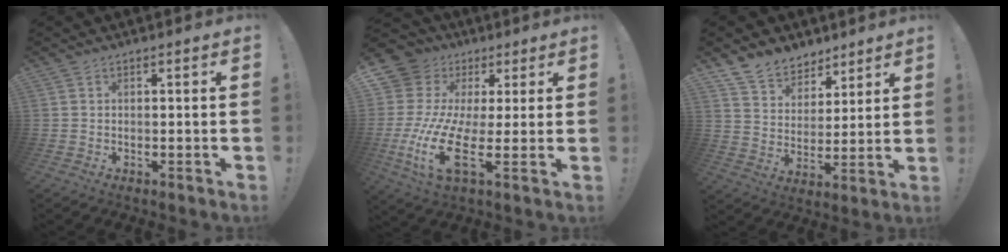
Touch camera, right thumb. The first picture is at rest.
{"total": 14.2, "force": [-1.4, 8.4, 11.4], "torque": [-0.254, -0.018, -0.028]}
{"total": 10.6, "force": [8.3, 6.2, 1.7], "torque": [-0.043, -0.061, 0.166]}